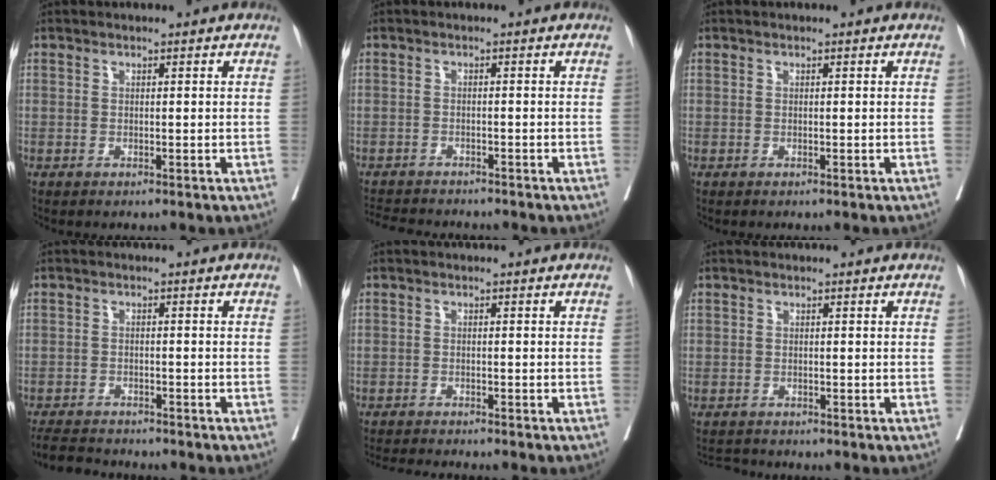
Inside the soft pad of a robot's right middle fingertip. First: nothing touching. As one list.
[{"total": 6.8, "force": [-6.4, 1.1, 1.9], "torque": [-0.025, -0.005, -0.096]}, {"total": 0.0}, {"total": 5.6, "force": [-5.3, 0.8, 1.4], "torque": [-0.017, -0.014, -0.088]}, {"total": 4.2, "force": [-4.0, -0.5, 1.2], "torque": [-0.012, -0.013, -0.065]}, {"total": 1.0, "force": [-0.7, 0.5, -0.5], "torque": [-0.001, -0.004, -0.014]}]